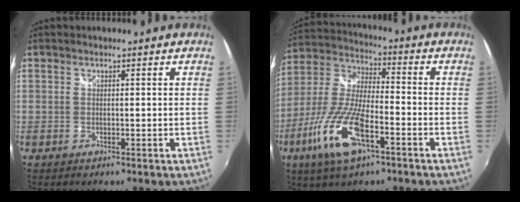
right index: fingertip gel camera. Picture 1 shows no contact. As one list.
[{"total": 15.9, "force": [-7.6, 5.1, 13.0], "torque": [-0.285, -0.020, -0.150]}]